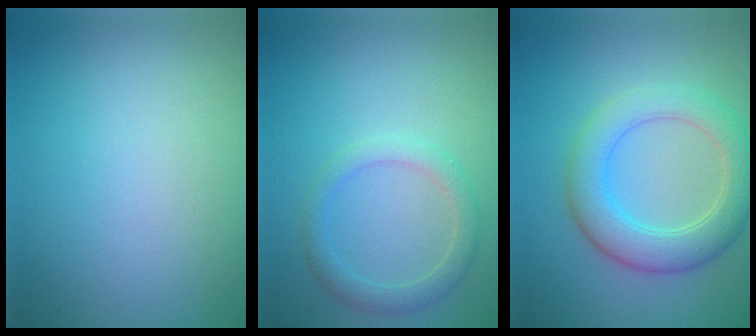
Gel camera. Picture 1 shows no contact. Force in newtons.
{"total": 2.1, "press": 2.1, "slide": 0.1}
{"total": 5.0, "press": 5.0, "slide": 0.1}